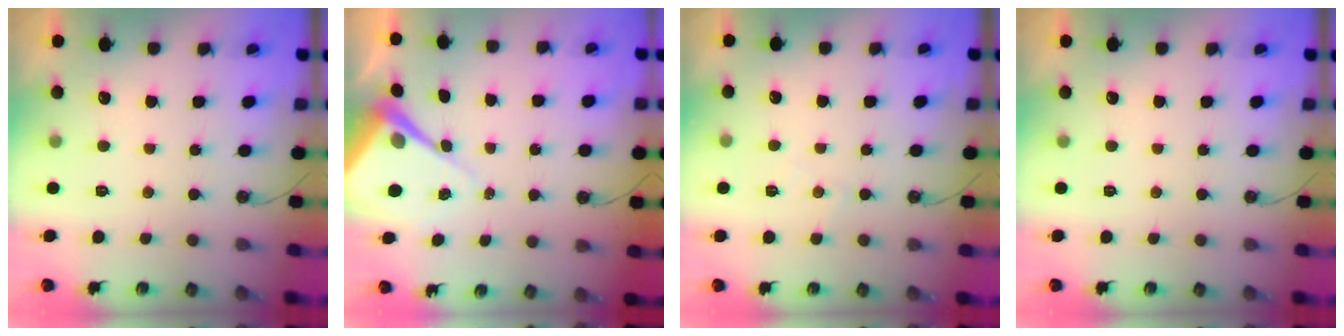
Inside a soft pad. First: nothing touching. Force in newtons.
{"total": 8.5, "press": 8.5, "slide": 0.6}
{"total": 3.0, "press": 2.9, "slide": 0.5}
{"total": 0.0}